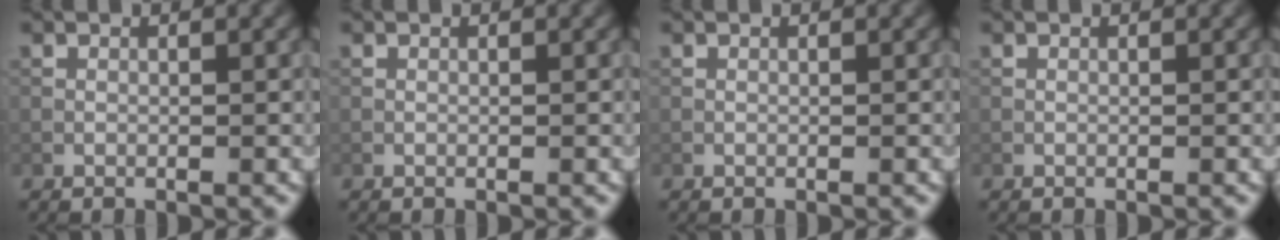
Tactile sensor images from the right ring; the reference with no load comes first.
{"total": 0.0}
{"total": 0.0}
{"total": 0.0}